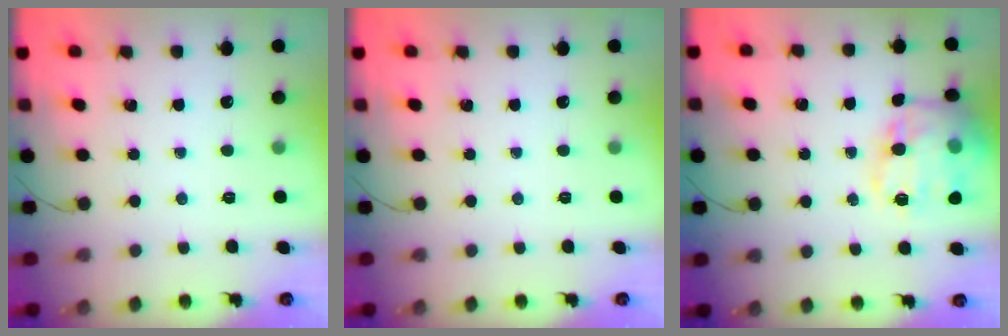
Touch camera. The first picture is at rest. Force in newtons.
{"total": 0.0}
{"total": 19.5, "press": 19.4, "slide": 2.3}